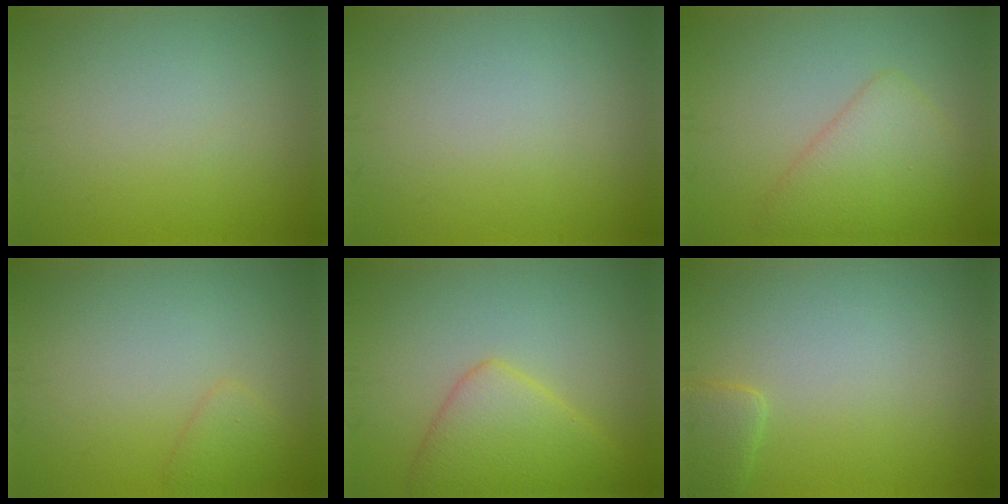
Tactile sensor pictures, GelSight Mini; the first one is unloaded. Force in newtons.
{"total": 0.0}
{"total": 4.5, "press": 4.5, "slide": 0.2}
{"total": 1.4, "press": 1.4, "slide": 0.1}
{"total": 5.0, "press": 5.0, "slide": 0.4}
{"total": 1.7, "press": 1.7, "slide": 0.2}